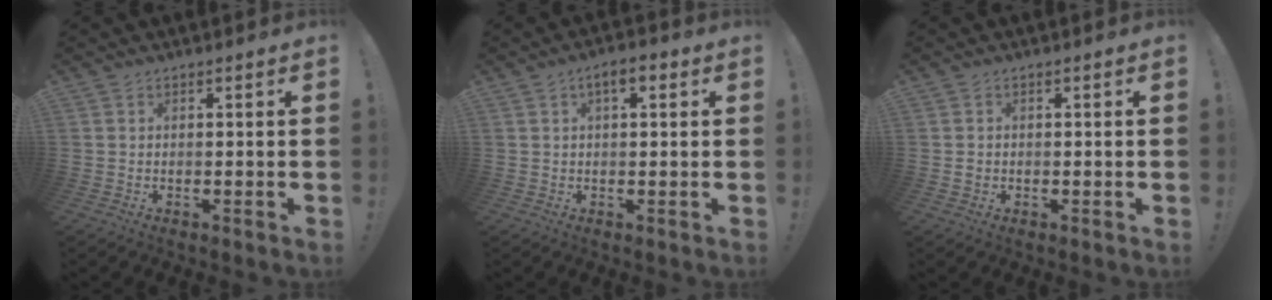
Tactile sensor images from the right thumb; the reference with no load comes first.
{"total": 4.6, "force": [1.6, 2.0, 3.8], "torque": [-0.053, 0.003, 0.023]}
{"total": 1.4, "force": [-0.2, 1.3, 0.3], "torque": [-0.012, 0.007, -0.001]}